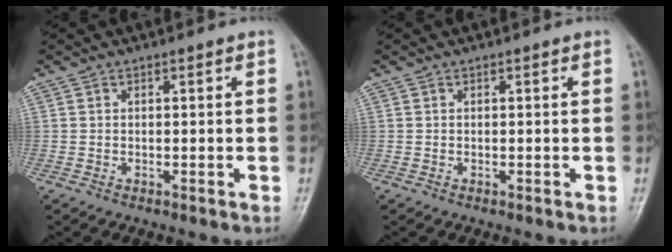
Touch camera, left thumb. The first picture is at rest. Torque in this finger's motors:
{"motor_torque": [0.00, 0.00, 0.00, 0.00, 0.00]}